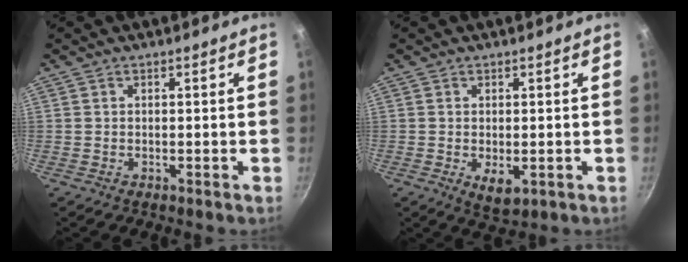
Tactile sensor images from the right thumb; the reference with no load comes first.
{"total": 4.4, "force": [-1.1, 2.4, 3.6], "torque": [-0.056, -0.014, -0.010]}